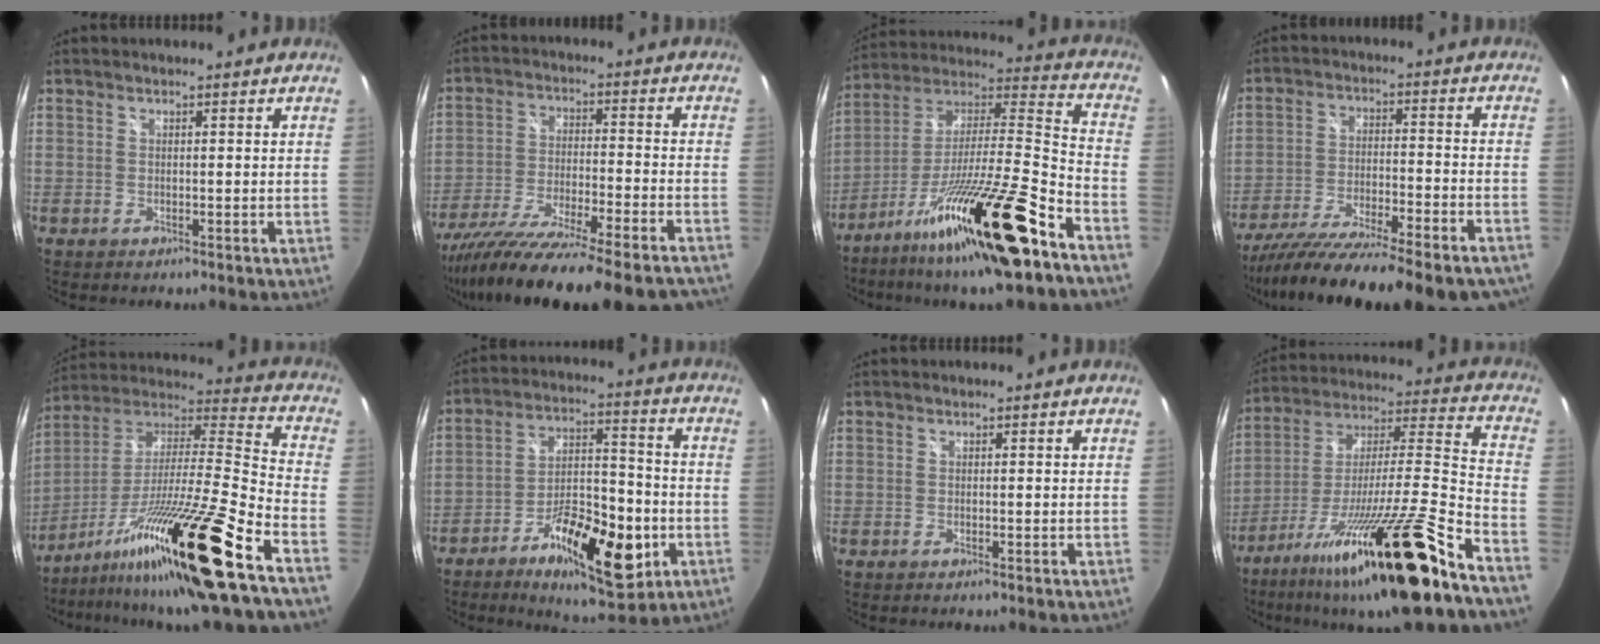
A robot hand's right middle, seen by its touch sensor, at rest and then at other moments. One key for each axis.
{"total": 27.5, "fx": -23.8, "fy": 1.9, "fz": 13.6, "tx": -0.236, "ty": -0.079, "tz": -0.359}
{"total": 25.7, "fx": -15.8, "fy": 2.1, "fz": 20.2, "tx": -0.329, "ty": -0.029, "tz": -0.267}
{"total": 26.5, "fx": -22.4, "fy": 3.5, "fz": 13.7, "tx": -0.234, "ty": -0.071, "tz": -0.332}
{"total": 25.8, "fx": -16.6, "fy": -0.8, "fz": 19.8, "tx": -0.319, "ty": -0.042, "tz": -0.285}
{"total": 16.6, "fx": -7.5, "fy": 5.8, "fz": 13.7, "tx": -0.237, "ty": 0.000, "tz": -0.113}
{"total": 0.0}
{"total": 26.1, "fx": -17.7, "fy": 0.2, "fz": 19.2, "tx": -0.313, "ty": -0.040, "tz": -0.295}